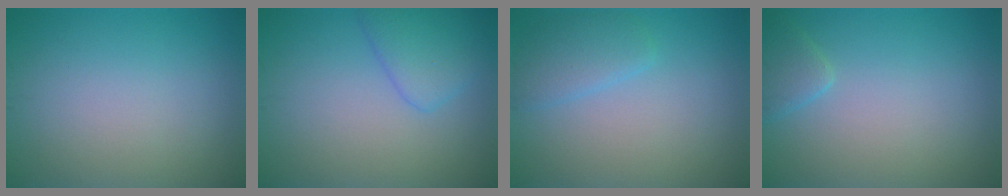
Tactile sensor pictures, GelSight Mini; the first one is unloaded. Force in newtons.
{"total": 3.1, "press": 3.1, "slide": 0.1}
{"total": 2.4, "press": 2.4, "slide": 0.2}
{"total": 1.7, "press": 1.7, "slide": 0.2}